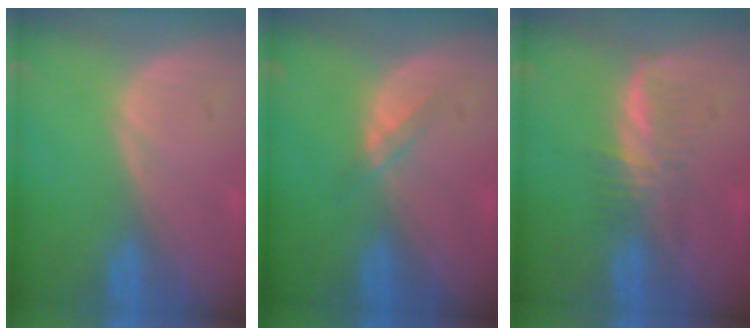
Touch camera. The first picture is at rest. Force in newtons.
{"total": 1.5, "press": 1.5, "slide": 0.1}
{"total": 3.4, "press": 3.4, "slide": 0.6}